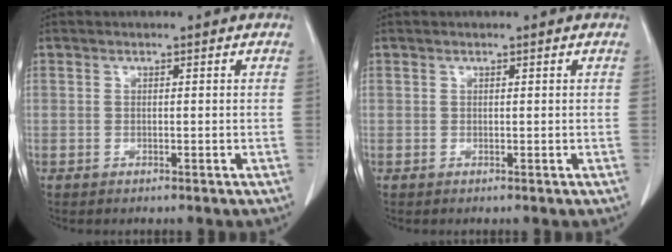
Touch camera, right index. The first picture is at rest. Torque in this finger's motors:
{"motor_torque": [0.00, -0.03, 0.02, 0.01]}